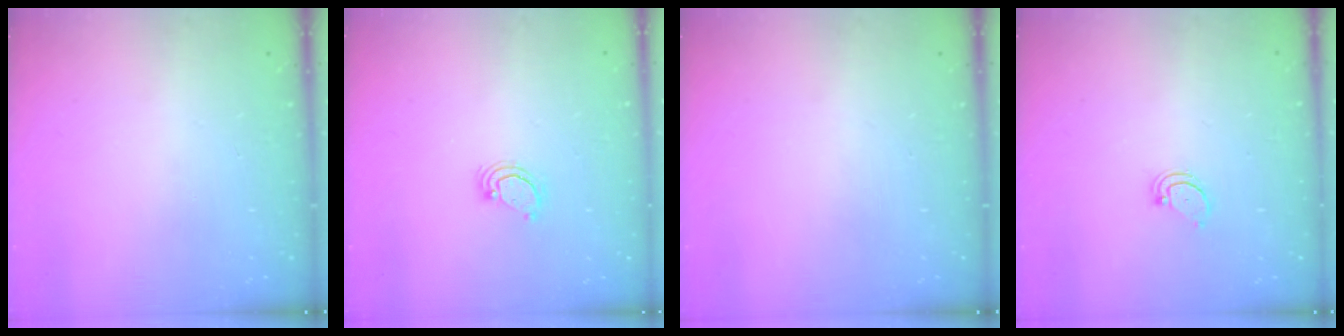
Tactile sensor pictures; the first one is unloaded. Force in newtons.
{"total": 2.6, "press": 2.6, "slide": 0.3}
{"total": 0.0}
{"total": 1.9, "press": 1.9, "slide": 0.2}